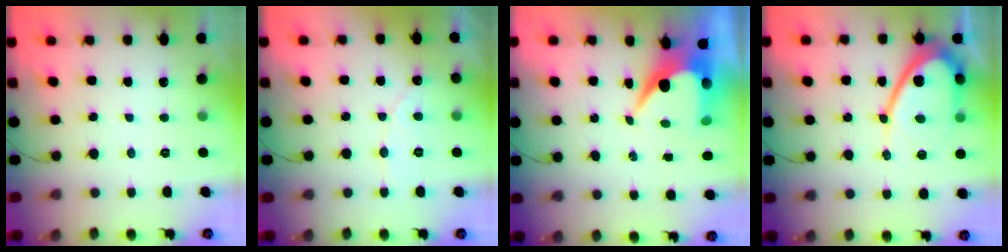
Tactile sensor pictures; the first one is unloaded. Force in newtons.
{"total": 4.5, "press": 4.5, "slide": 0.2}
{"total": 9.1, "press": 9.1, "slide": 0.9}
{"total": 13.0, "press": 13.0, "slide": 1.0}